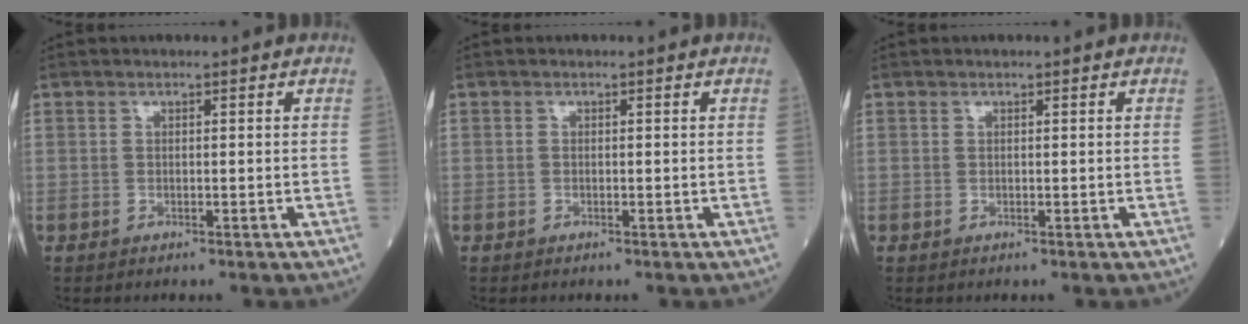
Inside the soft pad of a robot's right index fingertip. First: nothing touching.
{"total": 0.0}
{"total": 0.0}